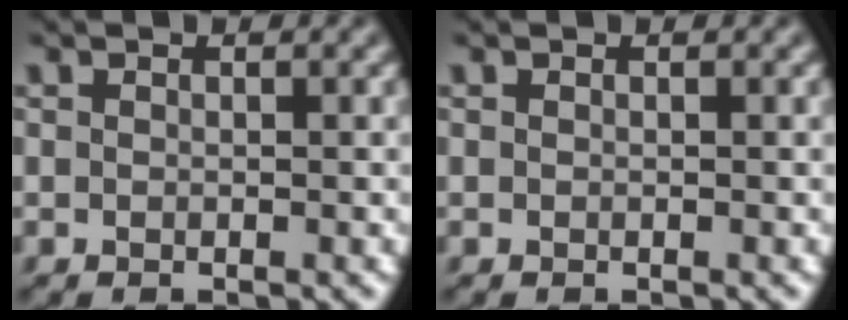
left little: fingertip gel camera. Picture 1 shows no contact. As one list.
[{"total": 0.0}]